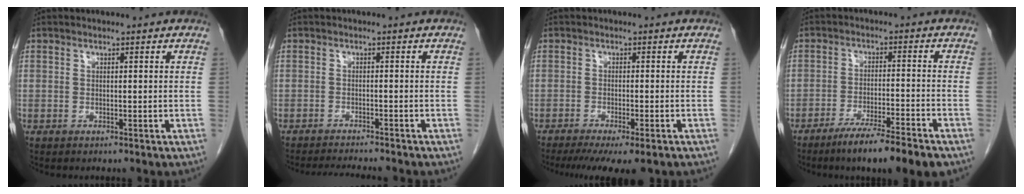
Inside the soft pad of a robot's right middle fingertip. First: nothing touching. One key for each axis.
{"total": 6.5, "fx": -6.1, "fy": 0.3, "fz": 2.2, "tx": -0.028, "ty": -0.014, "tz": -0.090}
{"total": 9.4, "fx": -7.1, "fy": 1.6, "fz": 5.9, "tx": -0.079, "ty": -0.017, "tz": -0.106}
{"total": 9.5, "fx": -7.0, "fy": -0.1, "fz": 6.4, "tx": -0.093, "ty": -0.021, "tz": -0.116}